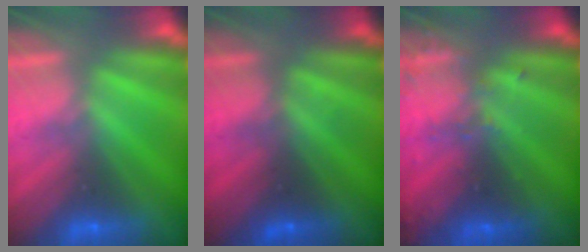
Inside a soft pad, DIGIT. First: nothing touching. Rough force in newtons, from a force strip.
{"total": 1.3}
{"total": 3.3}